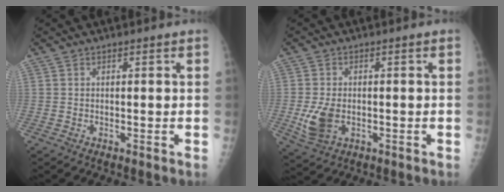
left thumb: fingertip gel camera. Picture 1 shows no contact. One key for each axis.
{"total": 6.3, "fx": -1.3, "fy": 4.1, "fz": 4.6, "tx": -0.092, "ty": -0.002, "tz": -0.016}